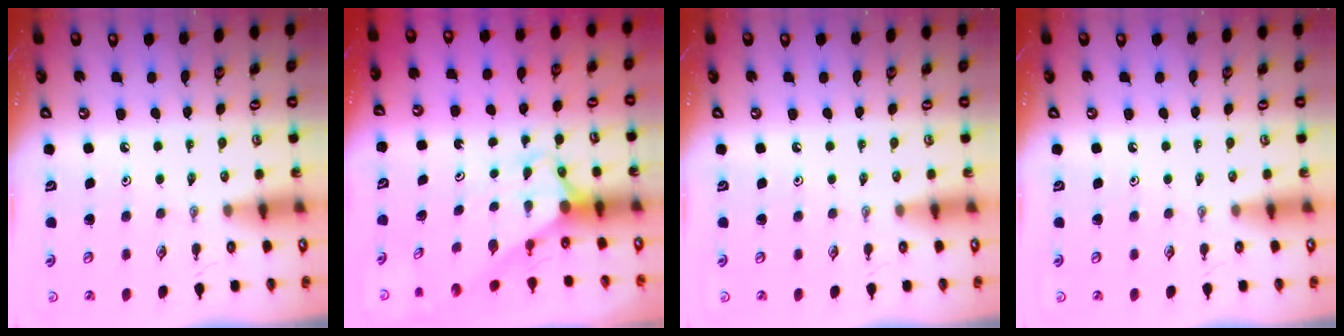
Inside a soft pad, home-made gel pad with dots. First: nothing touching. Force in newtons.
{"total": 2.6, "press": 2.6, "slide": 0.0}
{"total": 0.0}
{"total": 0.0}